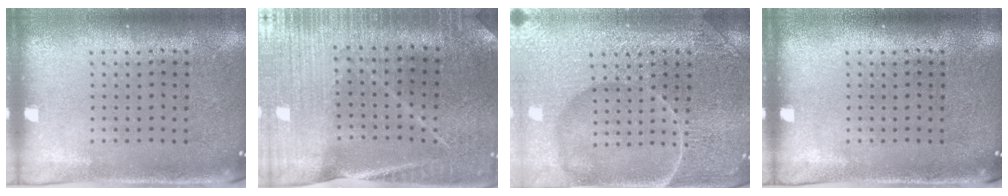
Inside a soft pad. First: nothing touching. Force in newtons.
{"total": 2.0, "press": 2.0, "slide": 0.1}
{"total": 5.6, "press": 5.6, "slide": 0.6}
{"total": 0.0}